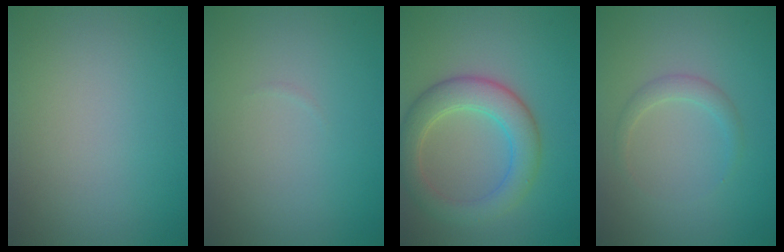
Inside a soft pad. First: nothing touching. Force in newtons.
{"total": 0.0}
{"total": 5.3, "press": 5.3, "slide": 0.4}
{"total": 1.4, "press": 1.4, "slide": 0.1}